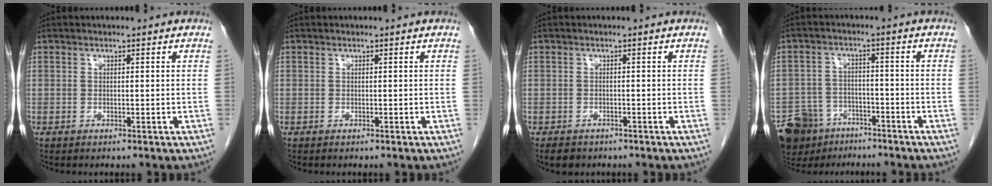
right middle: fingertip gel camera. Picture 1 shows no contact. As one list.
[{"total": 0.0}, {"total": 3.1, "force": [-2.4, 1.7, 1.0], "torque": [-0.017, -0.001, -0.030]}, {"total": 9.5, "force": [-7.1, 5.9, 2.0], "torque": [-0.050, 0.008, -0.115]}]